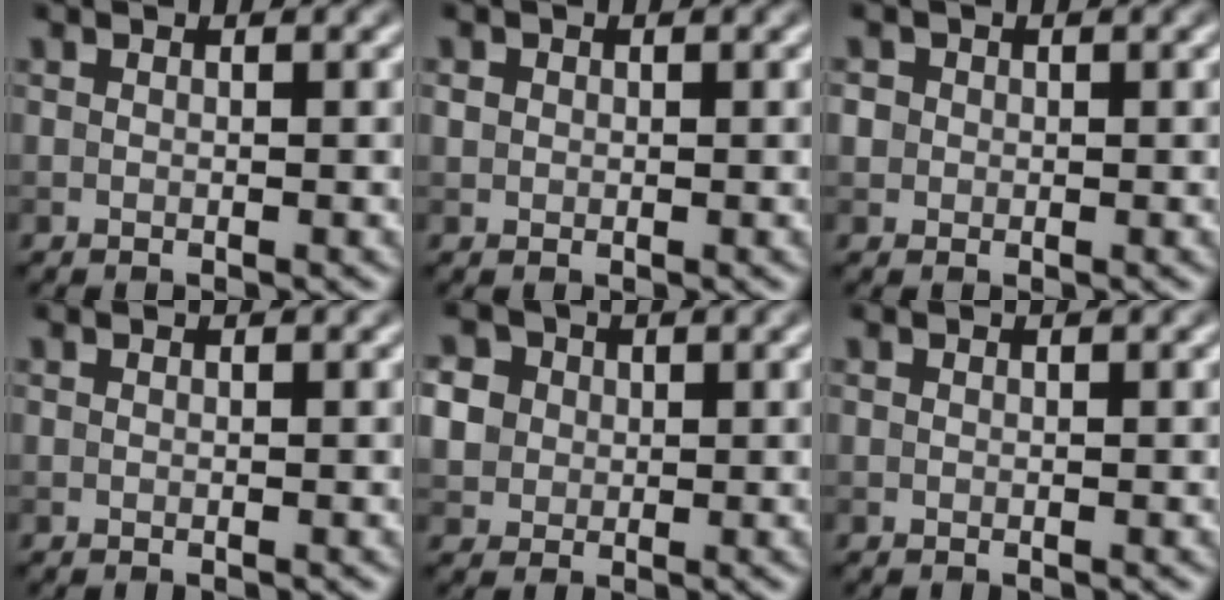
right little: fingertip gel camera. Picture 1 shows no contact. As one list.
[{"total": 0.9, "force": [0.1, 0.8, 0.2], "torque": [0.001, -0.001, 0.002]}, {"total": 1.3, "force": [0.2, 1.2, 0.3], "torque": [-0.002, 0.004, 0.003]}, {"total": 0.0}, {"total": 5.8, "force": [1.7, 5.0, 2.3], "torque": [-0.055, 0.025, 0.021]}, {"total": 0.0}]